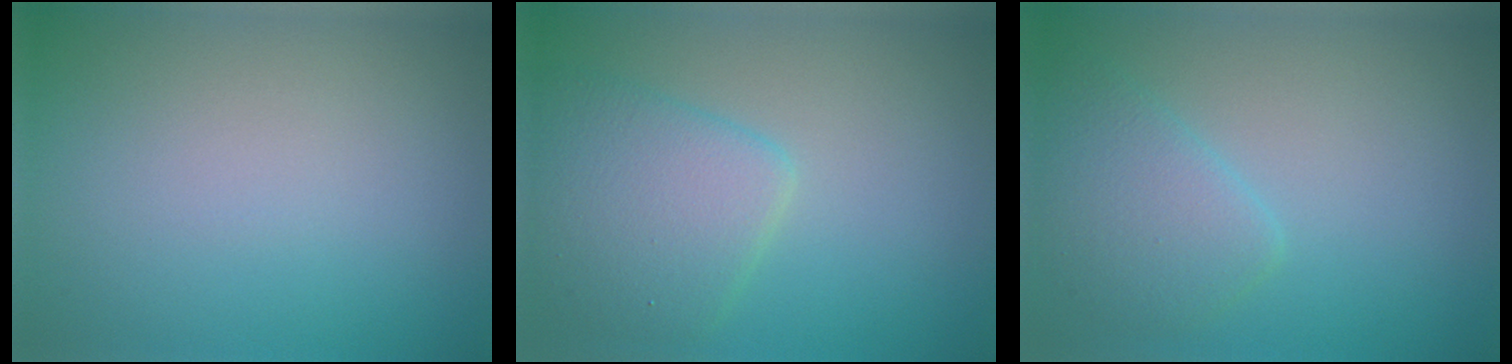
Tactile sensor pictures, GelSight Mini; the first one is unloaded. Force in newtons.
{"total": 4.8, "press": 4.8, "slide": 0.1}
{"total": 3.2, "press": 3.2, "slide": 0.2}